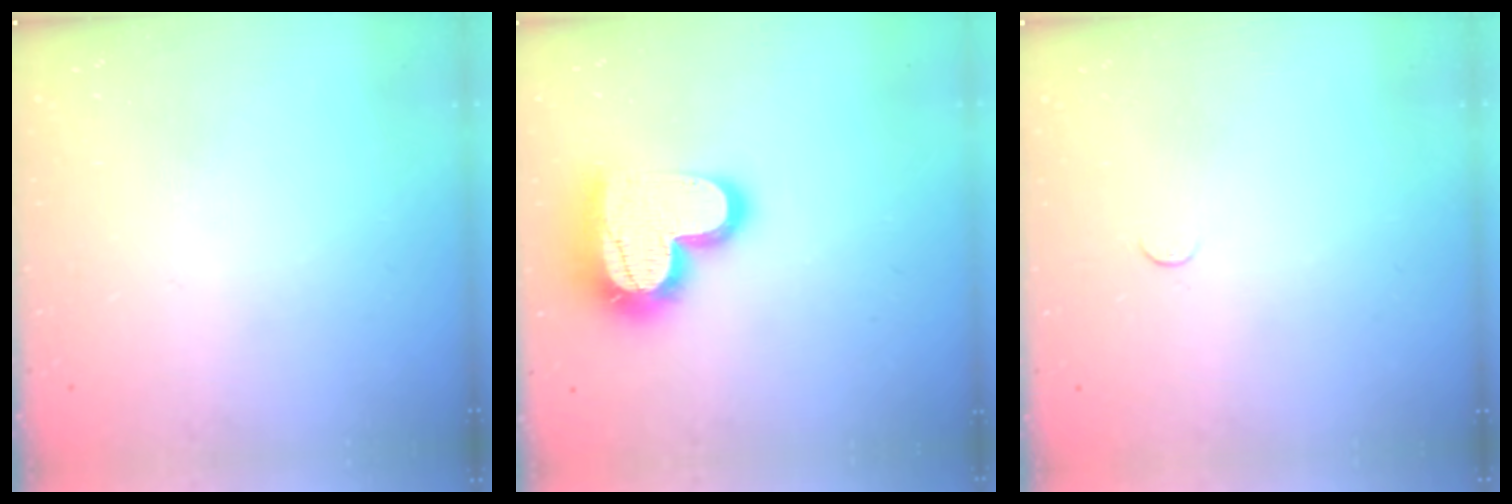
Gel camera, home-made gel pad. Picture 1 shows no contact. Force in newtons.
{"total": 19.2, "press": 19.1, "slide": 1.6}
{"total": 2.4, "press": 2.4, "slide": 0.3}